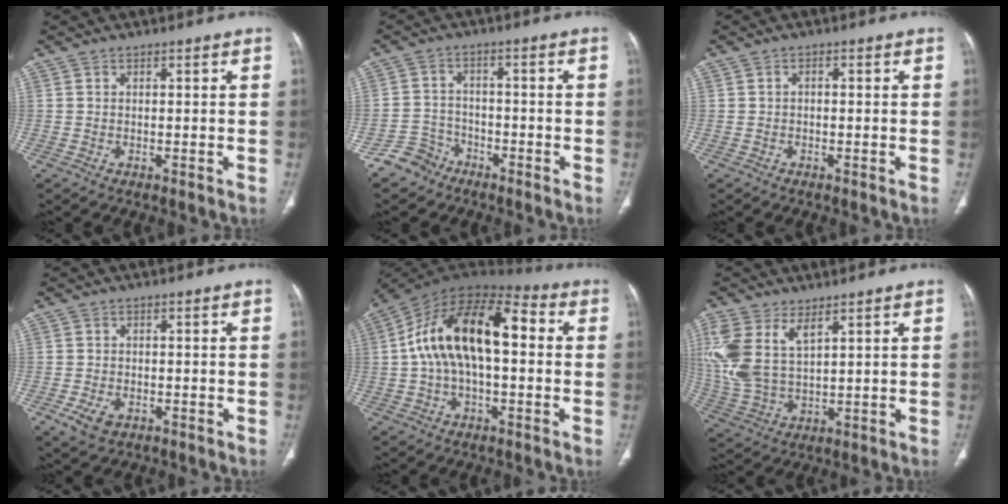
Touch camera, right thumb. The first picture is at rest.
{"total": 5.1, "force": [-3.7, 3.4, -0.3], "torque": [0.026, 0.031, -0.076]}
{"total": 0.8, "force": [0.0, 0.6, 0.5], "torque": [-0.006, 0.002, -0.003]}
{"total": 4.2, "force": [-1.8, 2.7, 2.7], "torque": [-0.054, 0.001, -0.025]}
{"total": 19.5, "force": [1.7, 10.1, 16.6], "torque": [-0.287, 0.048, 0.018]}
{"total": 13.0, "force": [5.5, 6.8, 9.6], "torque": [-0.228, -0.008, 0.126]}